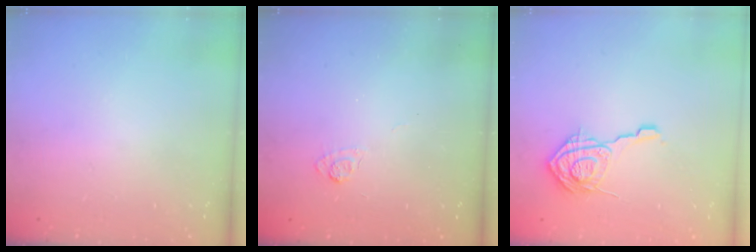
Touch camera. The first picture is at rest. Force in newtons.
{"total": 3.3, "press": 3.0, "slide": 1.4}
{"total": 14.9, "press": 14.9, "slide": 0.5}